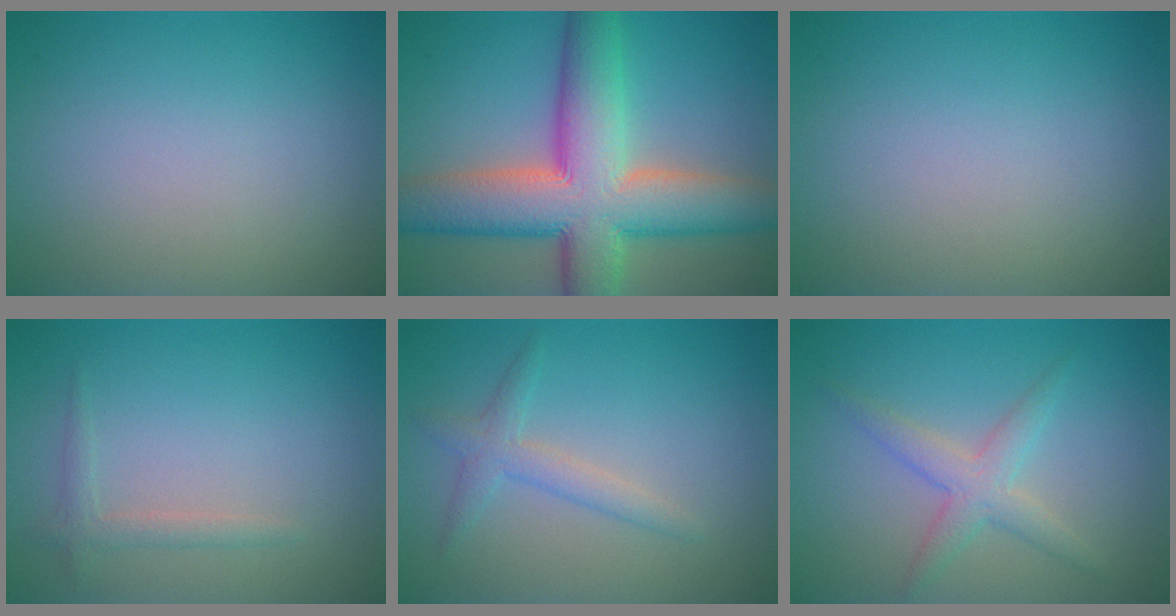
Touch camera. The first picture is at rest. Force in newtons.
{"total": 12.1, "press": 12.0, "slide": 0.8}
{"total": 0.0}
{"total": 1.4, "press": 1.4, "slide": 0.1}
{"total": 2.2, "press": 2.2, "slide": 0.1}
{"total": 2.8, "press": 2.8, "slide": 0.0}